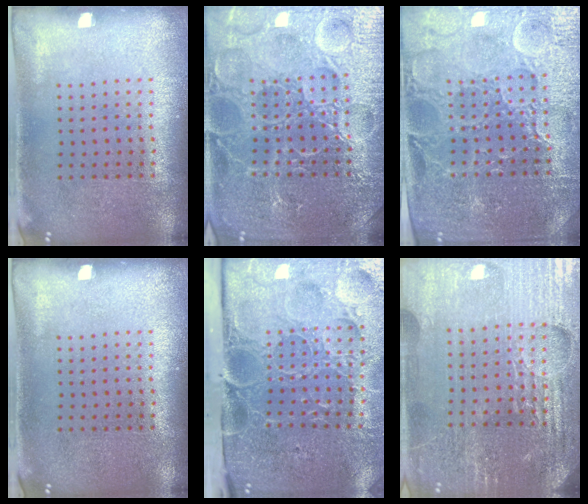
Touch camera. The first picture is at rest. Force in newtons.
{"total": 7.5, "press": 7.5, "slide": 1.0}
{"total": 4.3, "press": 4.1, "slide": 1.3}
{"total": 0.0}
{"total": 5.1, "press": 4.1, "slide": 3.0}
{"total": 5.3, "press": 4.8, "slide": 2.2}